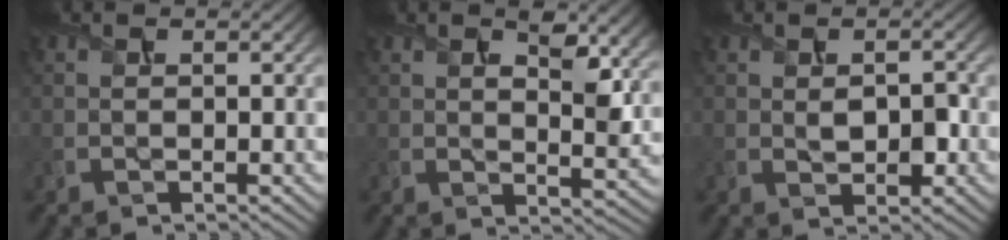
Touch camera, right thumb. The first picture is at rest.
{"total": 5.7, "force": [2.7, 2.3, 4.5], "torque": [-0.081, -0.006, 0.045]}
{"total": 2.9, "force": [0.0, 1.8, 2.3], "torque": [-0.041, -0.005, 0.001]}